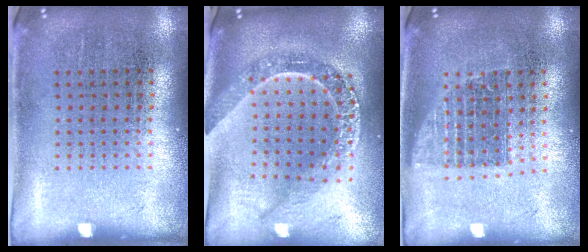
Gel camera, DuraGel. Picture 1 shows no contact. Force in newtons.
{"total": 2.4, "press": 2.0, "slide": 1.3}
{"total": 1.4, "press": 1.2, "slide": 0.7}